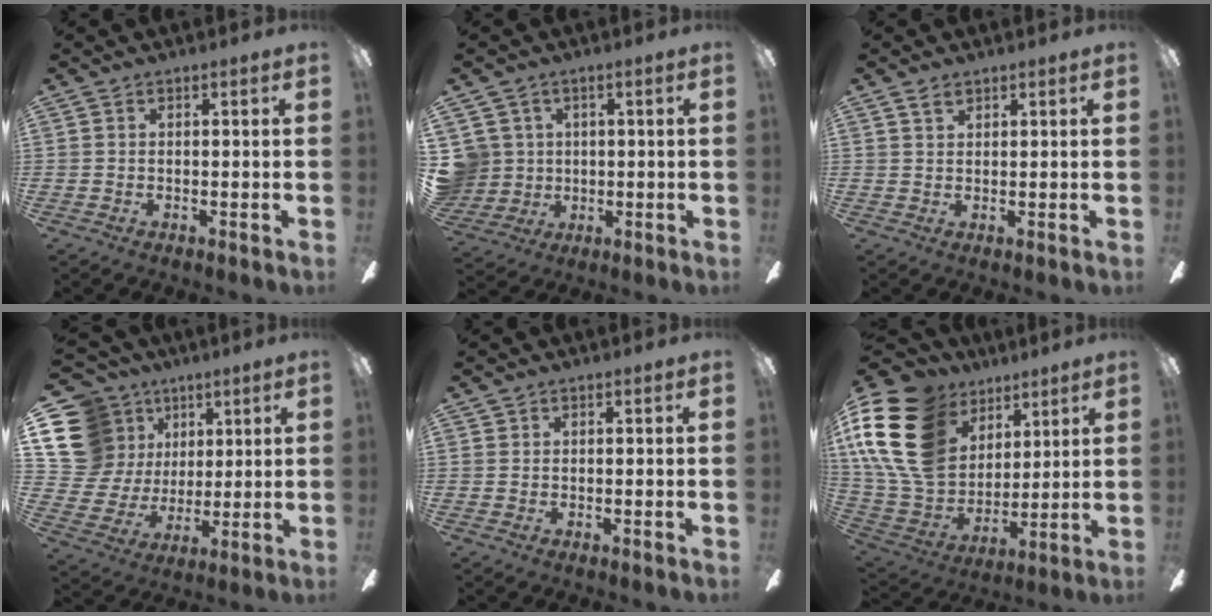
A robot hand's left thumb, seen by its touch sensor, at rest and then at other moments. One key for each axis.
{"total": 7.6, "fx": 1.6, "fy": 7.4, "fz": 0.7, "tx": -0.048, "ty": -0.001, "tz": 0.035}
{"total": 2.0, "fx": 1.5, "fy": 1.1, "fz": 0.9, "tx": -0.020, "ty": 0.001, "tz": 0.028}
{"total": 17.7, "fx": 7.4, "fy": 14.9, "fz": 6.0, "tx": -0.140, "ty": -0.031, "tz": 0.158}
{"total": 0.0}
{"total": 23.6, "fx": 10.3, "fy": 16.8, "fz": 12.9, "tx": -0.298, "ty": -0.042, "tz": 0.196}